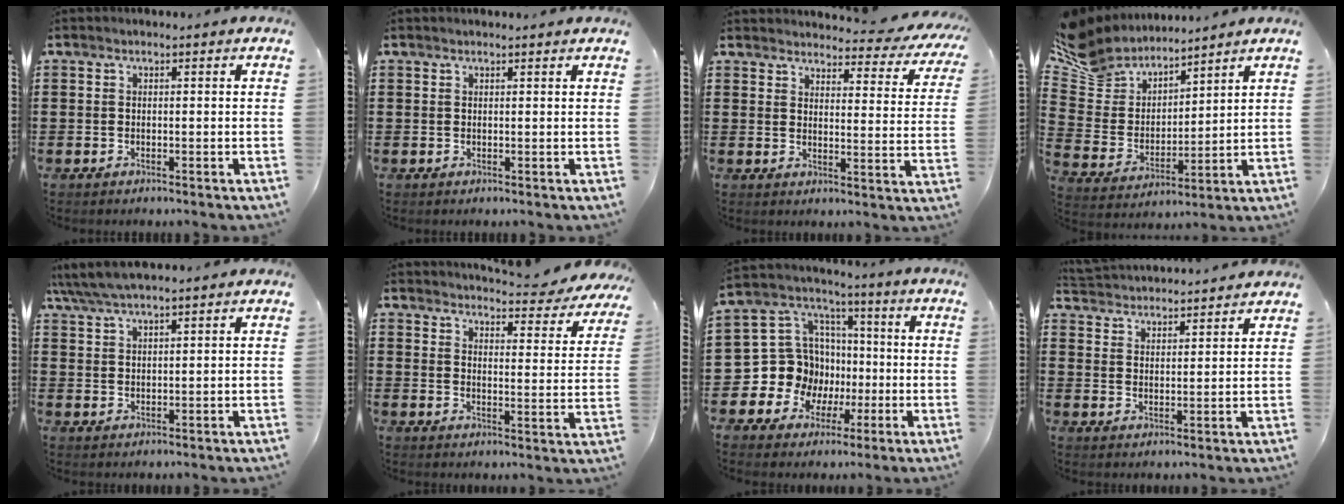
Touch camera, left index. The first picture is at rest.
{"total": 0.8, "force": [0.7, -0.1, 0.3], "torque": [-0.007, -0.003, 0.014]}
{"total": 4.0, "force": [3.8, 0.7, 1.2], "torque": [-0.029, -0.030, 0.059]}
{"total": 7.9, "force": [7.3, 3.2, -0.1], "torque": [-0.052, -0.055, 0.136]}
{"total": 3.8, "force": [3.4, 0.4, 1.8], "torque": [-0.044, -0.004, 0.062]}
{"total": 4.2, "force": [4.1, -0.1, 0.9], "torque": [-0.025, -0.041, 0.064]}
{"total": 11.5, "force": [-1.0, 11.2, 2.8], "torque": [-0.110, -0.013, -0.008]}
{"total": 3.9, "force": [3.9, 0.0, -0.1], "torque": [-0.014, -0.022, 0.069]}